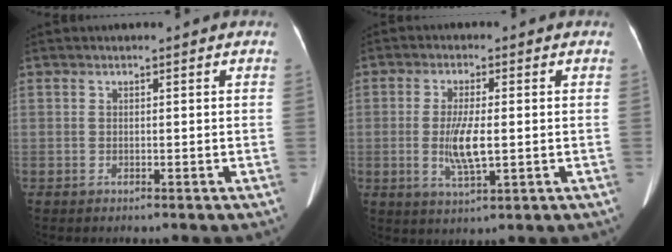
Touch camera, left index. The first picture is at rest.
{"total": 6.1, "force": [-0.6, 1.2, 5.9], "torque": [-0.123, -0.011, -0.009]}